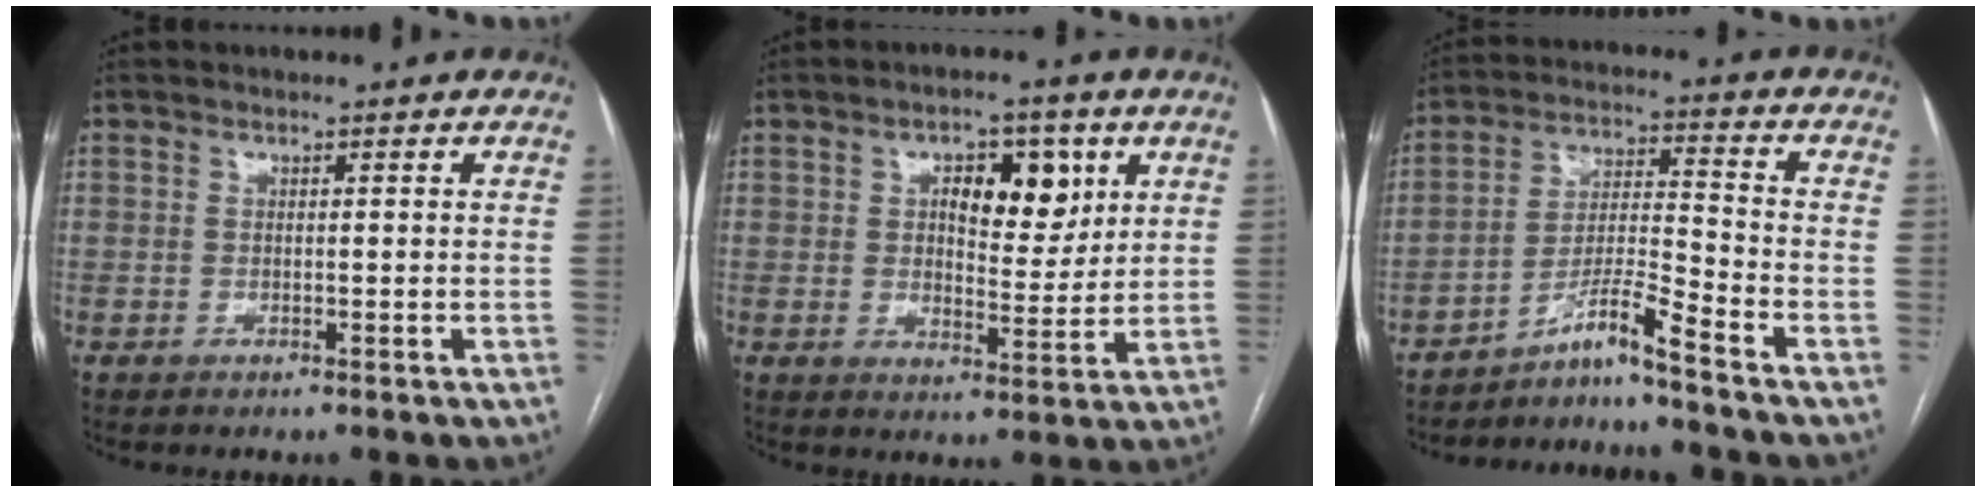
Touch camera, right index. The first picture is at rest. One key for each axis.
{"total": 8.3, "fx": 3.1, "fy": 4.0, "fz": 6.6, "tx": -0.091, "ty": 0.010, "tz": 0.049}
{"total": 6.8, "fx": -5.7, "fy": -1.8, "fz": 3.2, "tx": -0.063, "ty": -0.001, "tz": -0.104}